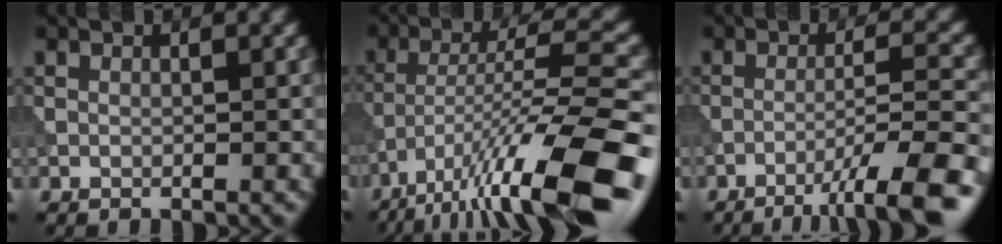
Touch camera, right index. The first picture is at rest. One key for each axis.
{"total": 14.7, "fx": -8.7, "fy": 3.2, "fz": 11.4, "tx": -0.200, "ty": 0.003, "tz": -0.144}
{"total": 7.8, "fx": -4.9, "fy": 0.8, "fz": 6.1, "tx": -0.083, "ty": 0.017, "tz": -0.075}